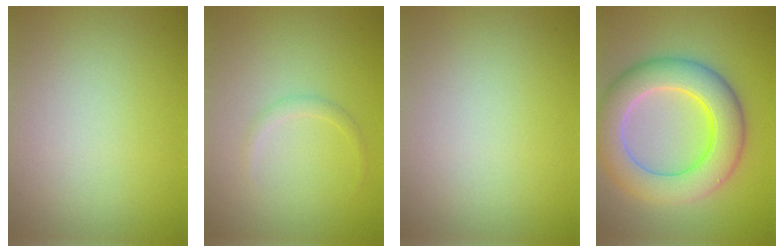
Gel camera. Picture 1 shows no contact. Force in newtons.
{"total": 0.9, "press": 0.9, "slide": 0.1}
{"total": 0.0}
{"total": 8.4, "press": 8.4, "slide": 0.3}